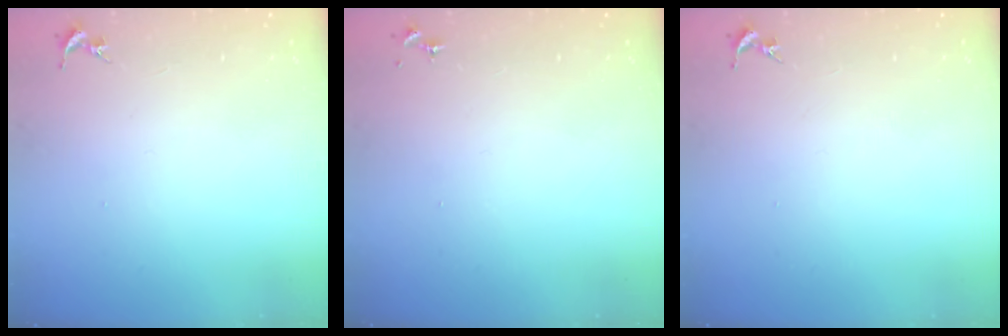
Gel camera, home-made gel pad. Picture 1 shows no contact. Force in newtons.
{"total": 0.0}
{"total": 0.0}